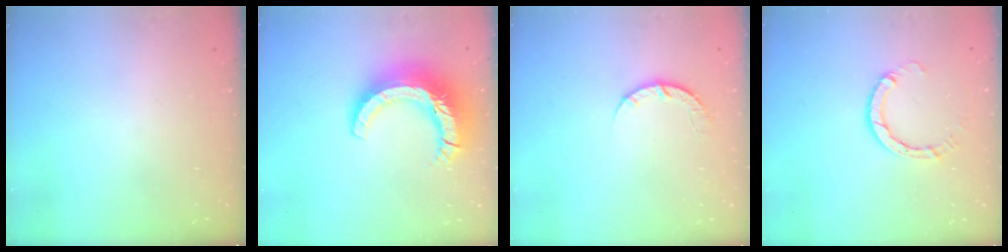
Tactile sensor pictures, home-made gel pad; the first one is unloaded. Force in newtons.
{"total": 16.1, "press": 16.0, "slide": 1.5}
{"total": 5.1, "press": 5.1, "slide": 0.7}
{"total": 4.5, "press": 4.5, "slide": 0.3}